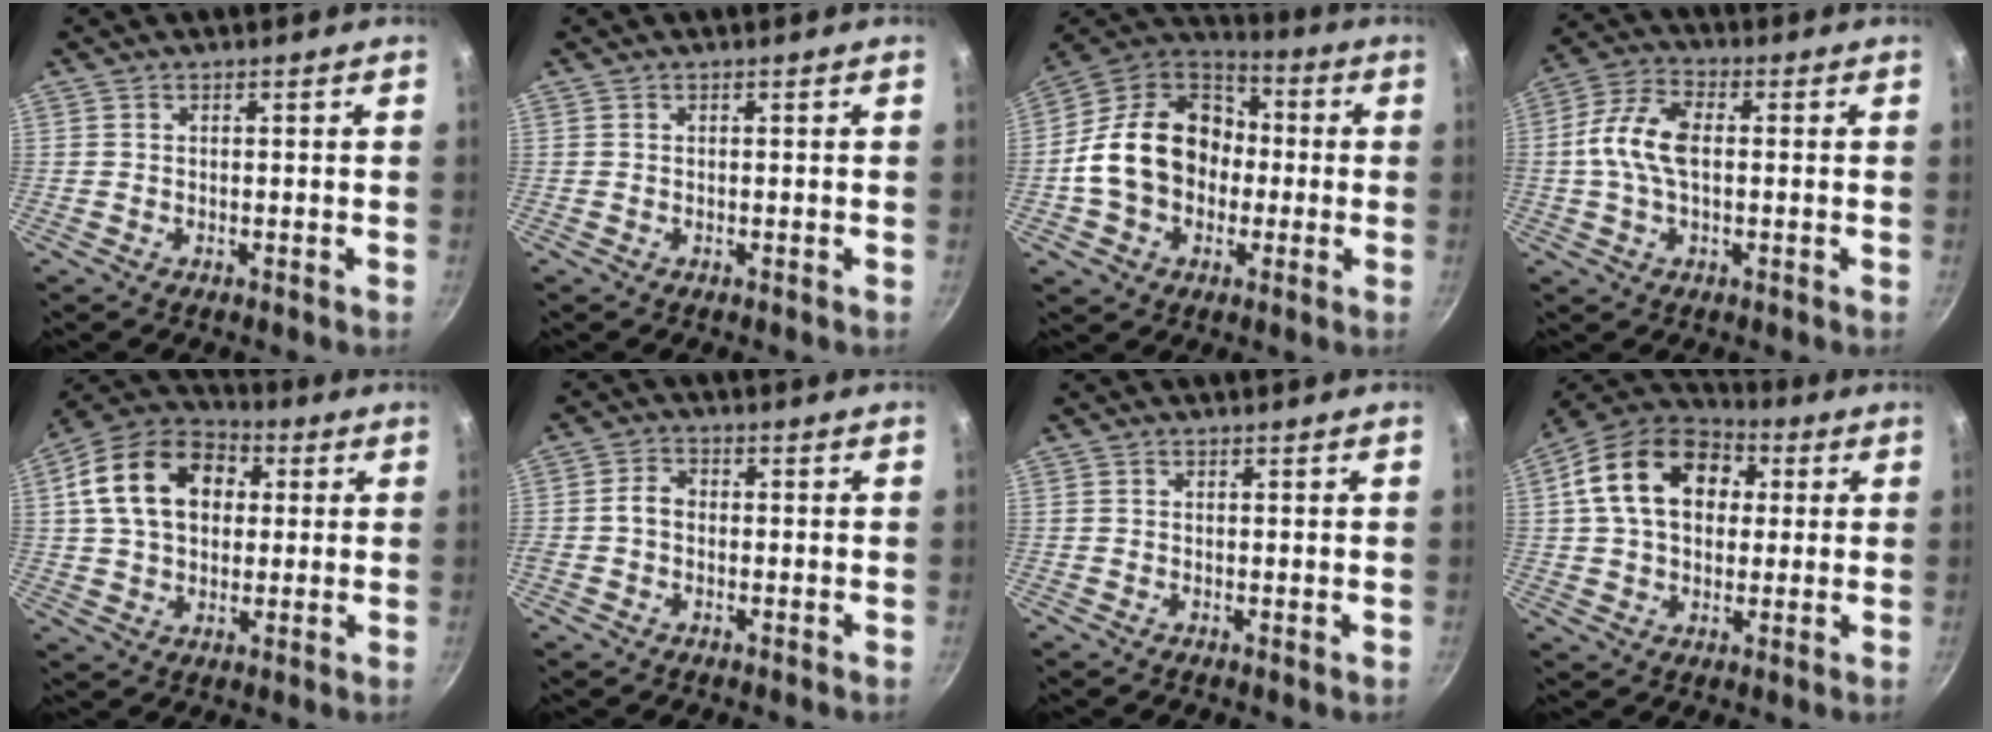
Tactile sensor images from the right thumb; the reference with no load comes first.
{"total": 0.0}
{"total": 19.7, "force": [-1.4, 15.4, 12.1], "torque": [-0.186, 0.050, -0.032]}
{"total": 10.1, "force": [0.3, 5.7, 8.3], "torque": [-0.164, 0.027, -0.007]}
{"total": 17.4, "force": [3.9, 12.5, 11.5], "torque": [-0.175, 0.025, 0.051]}
{"total": 3.4, "force": [-0.5, 2.7, 2.1], "torque": [-0.029, 0.014, -0.016]}
{"total": 0.0}
{"total": 18.3, "force": [4.2, 13.1, 12.1], "torque": [-0.187, 0.025, 0.054]}